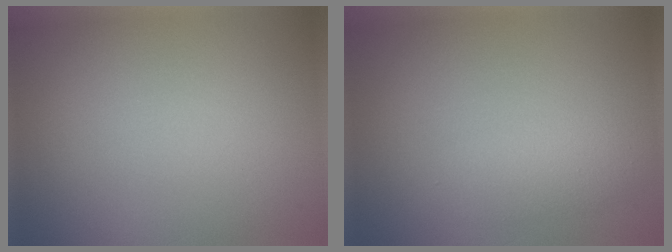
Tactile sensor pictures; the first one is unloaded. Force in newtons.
{"total": 2.4, "press": 2.4, "slide": 0.2}